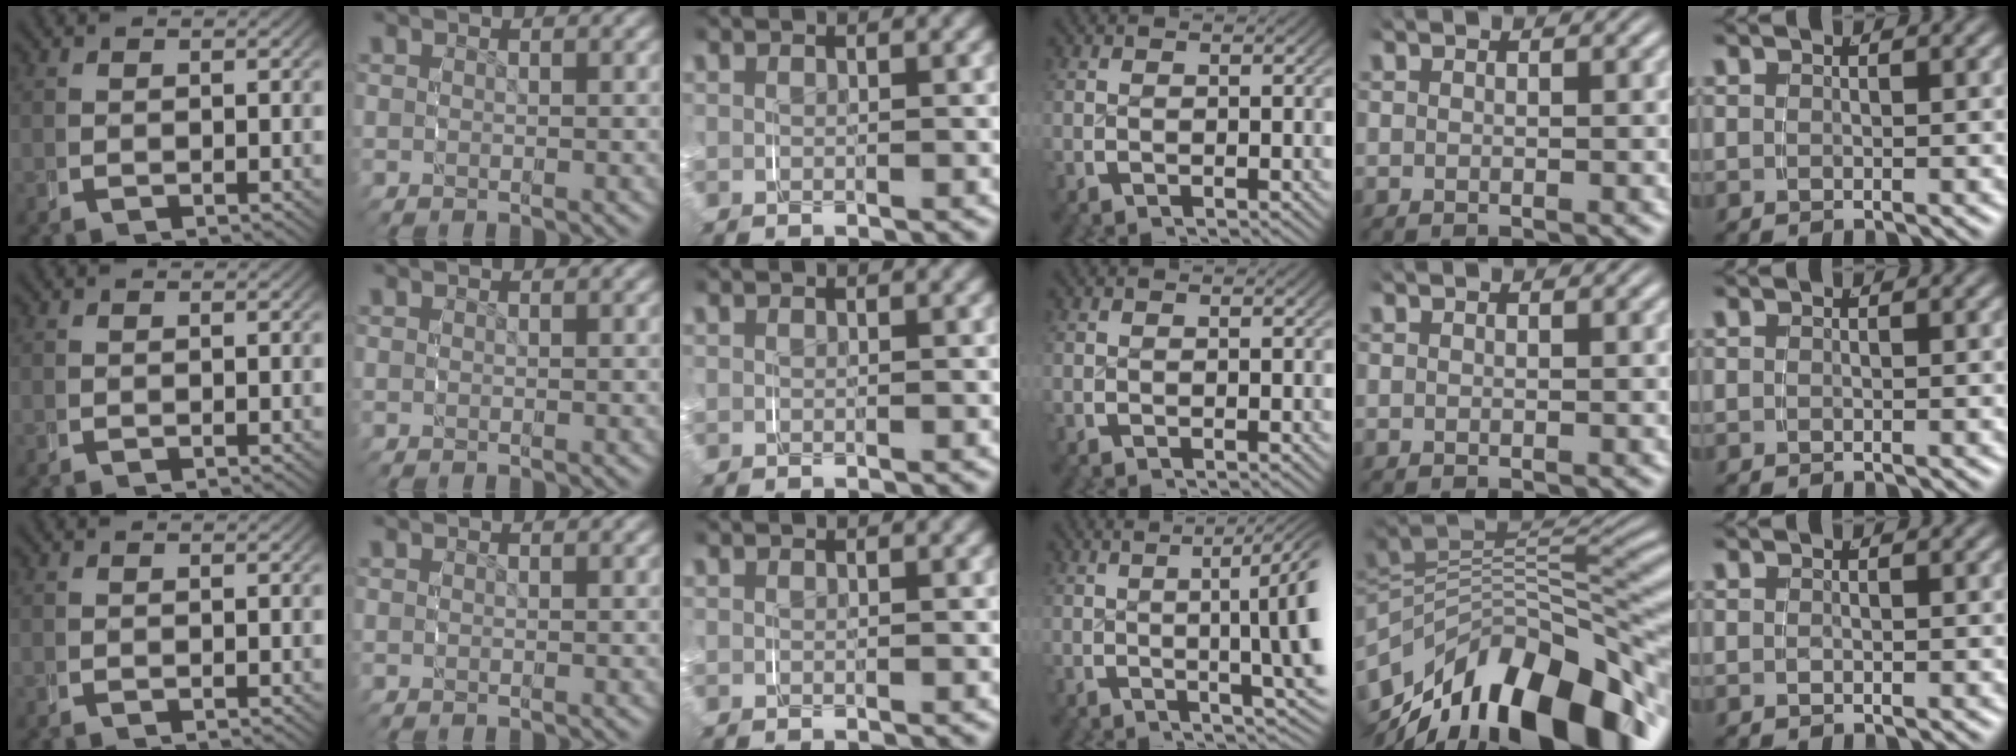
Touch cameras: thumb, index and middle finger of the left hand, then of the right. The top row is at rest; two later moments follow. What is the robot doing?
{"motion": "grasp_and_lifting", "object": "keyboard"}